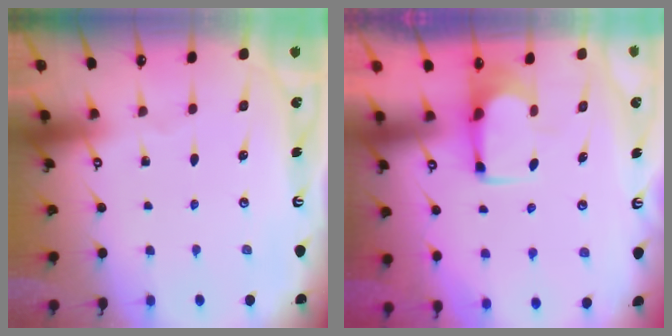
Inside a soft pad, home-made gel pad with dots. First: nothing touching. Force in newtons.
{"total": 1.8, "press": 1.7, "slide": 0.5}